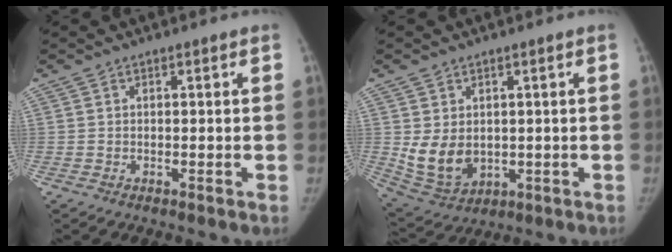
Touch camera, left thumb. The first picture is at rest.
{"total": 8.4, "force": [0.3, 6.3, 5.6], "torque": [-0.086, -0.014, 0.029]}